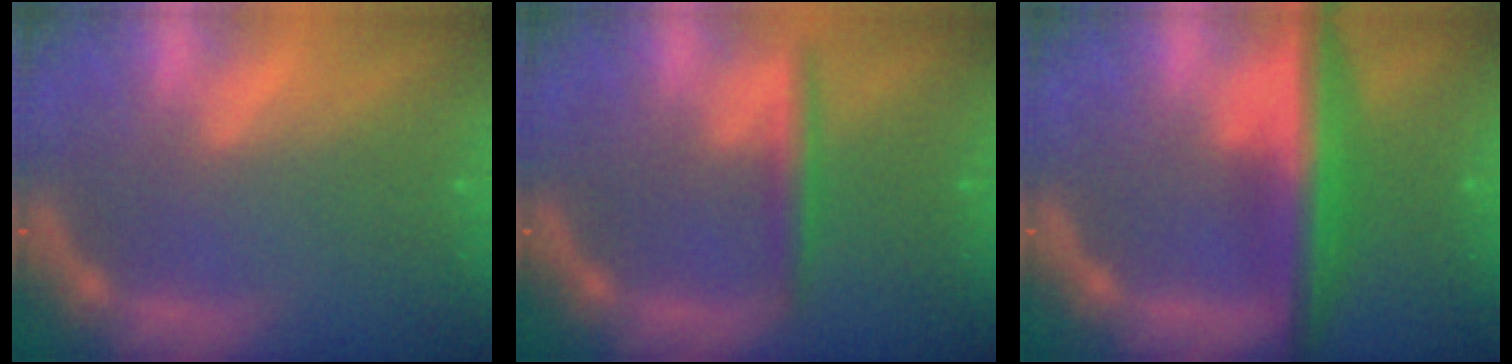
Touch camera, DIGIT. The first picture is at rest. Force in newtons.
{"total": 2.4}
{"total": 7.1}